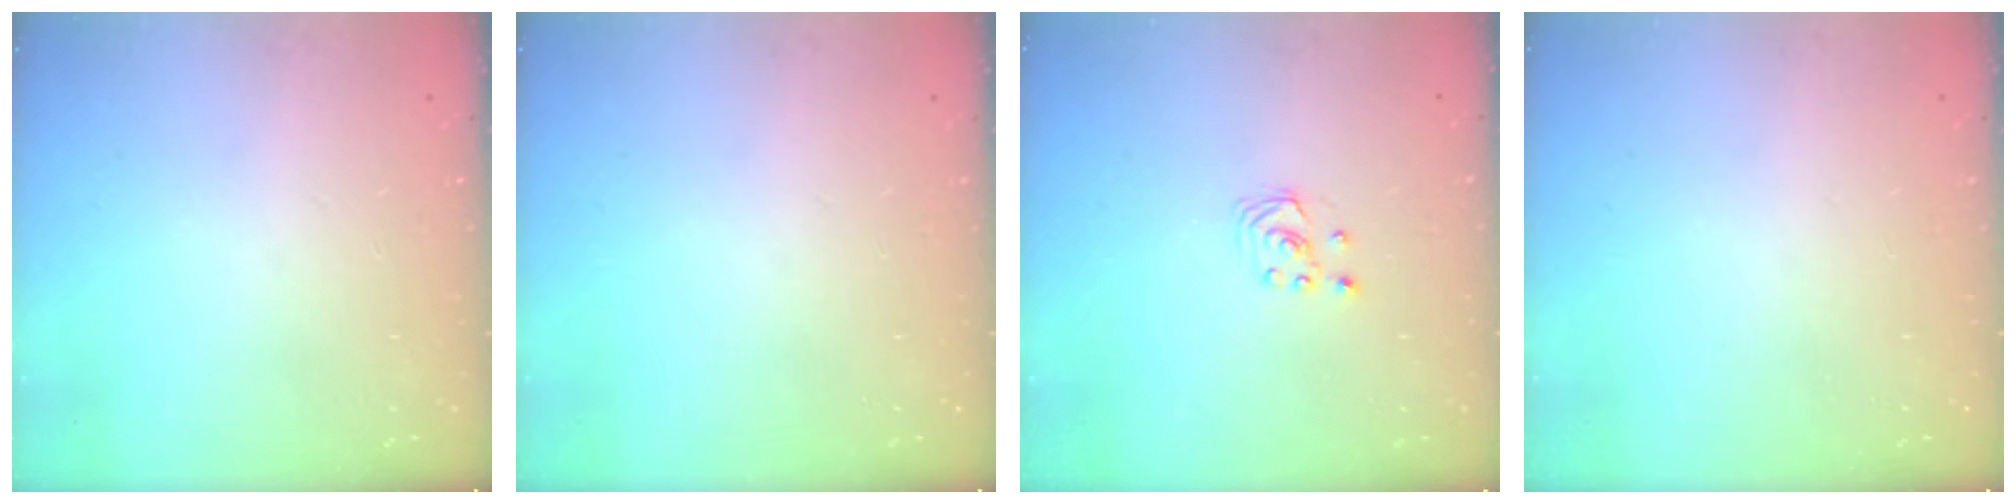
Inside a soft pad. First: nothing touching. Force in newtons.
{"total": 0.0}
{"total": 1.8, "press": 1.8, "slide": 0.2}
{"total": 0.0}